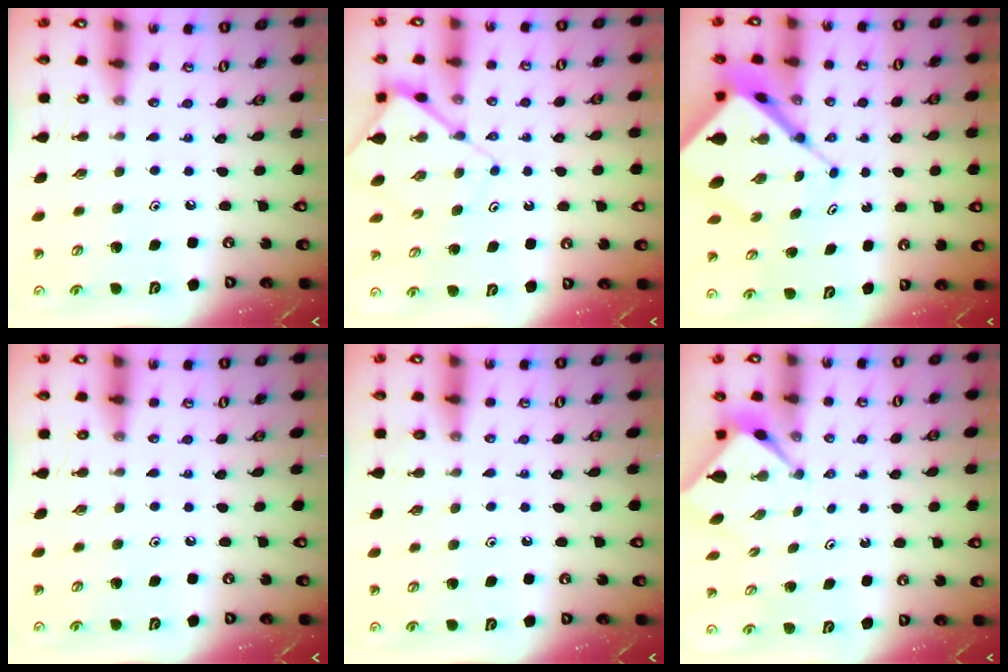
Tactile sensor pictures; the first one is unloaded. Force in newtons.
{"total": 6.3, "press": 6.3, "slide": 0.7}
{"total": 10.0, "press": 10.0, "slide": 1.0}
{"total": 0.0}
{"total": 2.8, "press": 2.8, "slide": 0.3}
{"total": 2.5, "press": 2.5, "slide": 0.3}